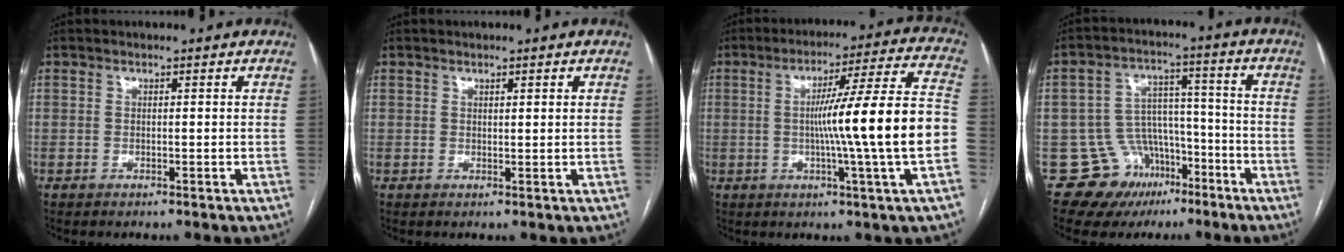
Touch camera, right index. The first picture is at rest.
{"total": 1.0, "force": [0.6, 0.1, 0.7], "torque": [-0.014, -0.001, 0.009]}
{"total": 17.0, "force": [-2.0, -1.8, 16.7], "torque": [-0.248, 0.005, -0.040]}
{"total": 10.5, "force": [-6.0, 8.4, 1.6], "torque": [-0.015, 0.066, -0.081]}